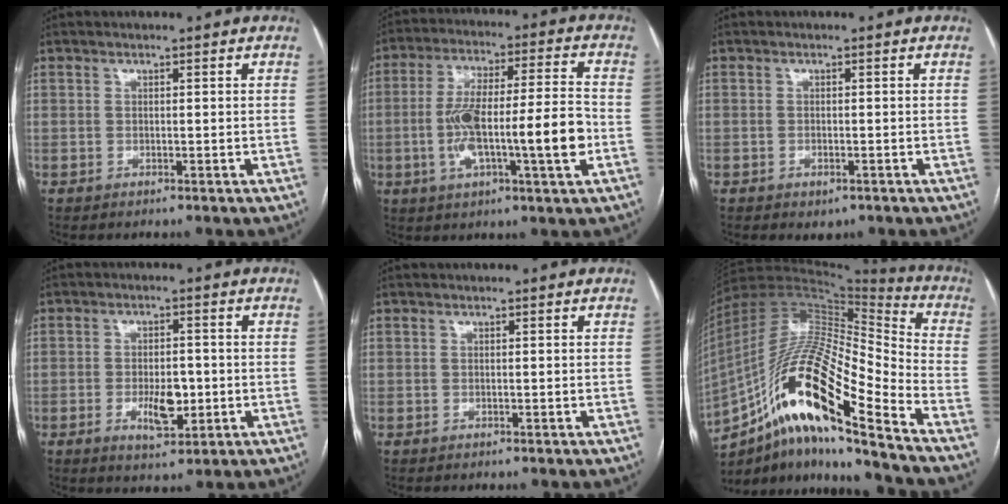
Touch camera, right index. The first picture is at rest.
{"total": 15.5, "force": [-3.1, 1.7, 15.1], "torque": [-0.267, 0.015, -0.052]}
{"total": 1.6, "force": [-0.9, 1.1, 0.9], "torque": [-0.006, 0.001, -0.004]}
{"total": 5.8, "force": [-1.4, 2.5, 5.0], "torque": [-0.085, -0.001, -0.016]}
{"total": 0.0}
{"total": 22.7, "force": [-12.8, 3.1, 18.5], "torque": [-0.360, -0.005, -0.229]}